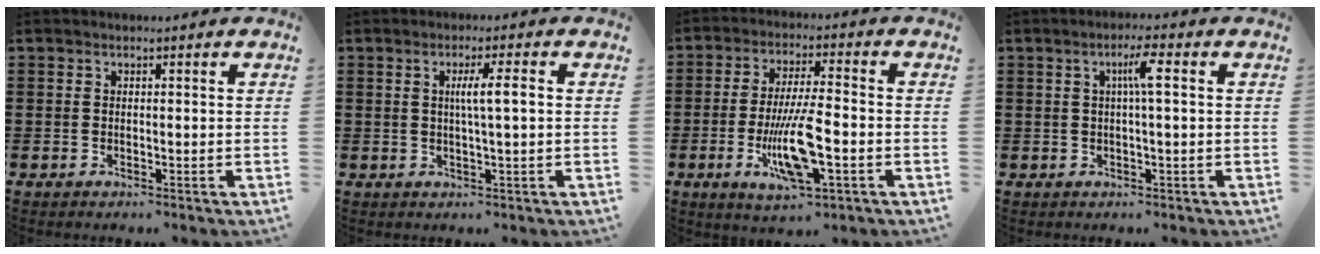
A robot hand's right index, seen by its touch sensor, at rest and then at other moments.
{"total": 3.9, "force": [0.4, 0.0, 3.8], "torque": [-0.071, 0.000, 0.002]}
{"total": 10.4, "force": [-3.2, 2.4, 9.6], "torque": [-0.194, -0.013, -0.060]}
{"total": 3.7, "force": [0.6, 0.1, 3.7], "torque": [-0.071, 0.003, 0.005]}